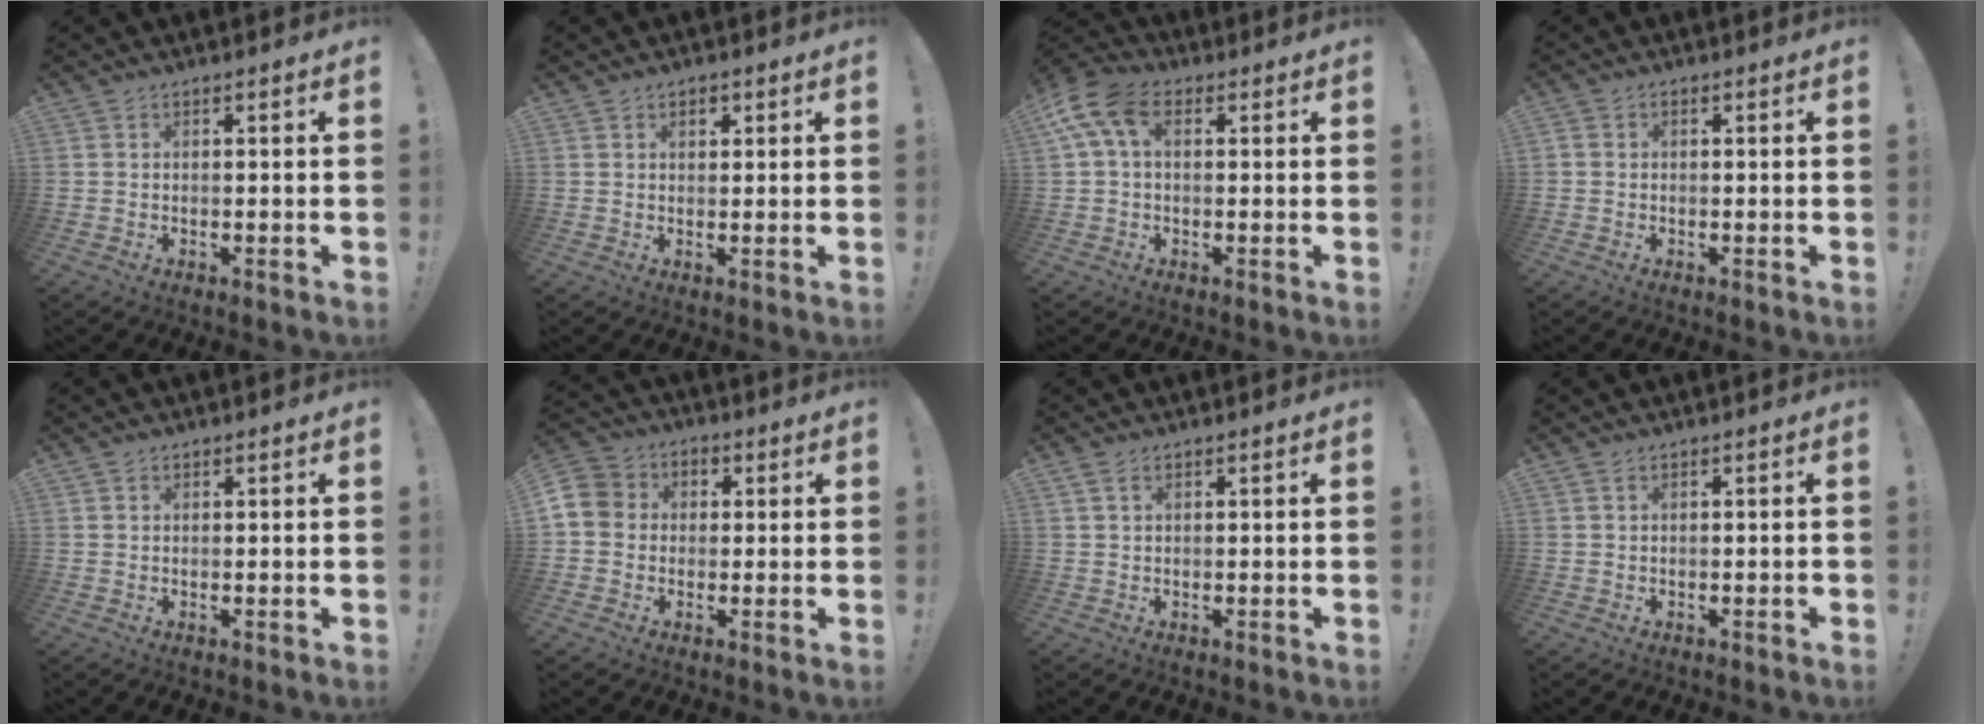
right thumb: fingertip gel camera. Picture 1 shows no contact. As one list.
[{"total": 1.8, "force": [0.8, 1.3, 0.8], "torque": [-0.009, 0.001, 0.013]}, {"total": 10.3, "force": [3.3, 5.9, 7.9], "torque": [-0.160, -0.002, 0.065]}, {"total": 1.0, "force": [-0.5, 0.7, 0.5], "torque": [-0.015, 0.006, -0.007]}, {"total": 0.6, "force": [0.4, 0.5, 0.1], "torque": [0.001, -0.001, 0.008]}, {"total": 7.7, "force": [-0.4, 7.1, 2.9], "torque": [-0.046, 0.021, -0.003]}, {"total": 2.0, "force": [1.0, 1.1, 1.3], "torque": [-0.025, 0.003, 0.019]}, {"total": 0.6, "force": [-0.1, 0.2, 0.5], "torque": [-0.016, 0.004, 0.000]}]